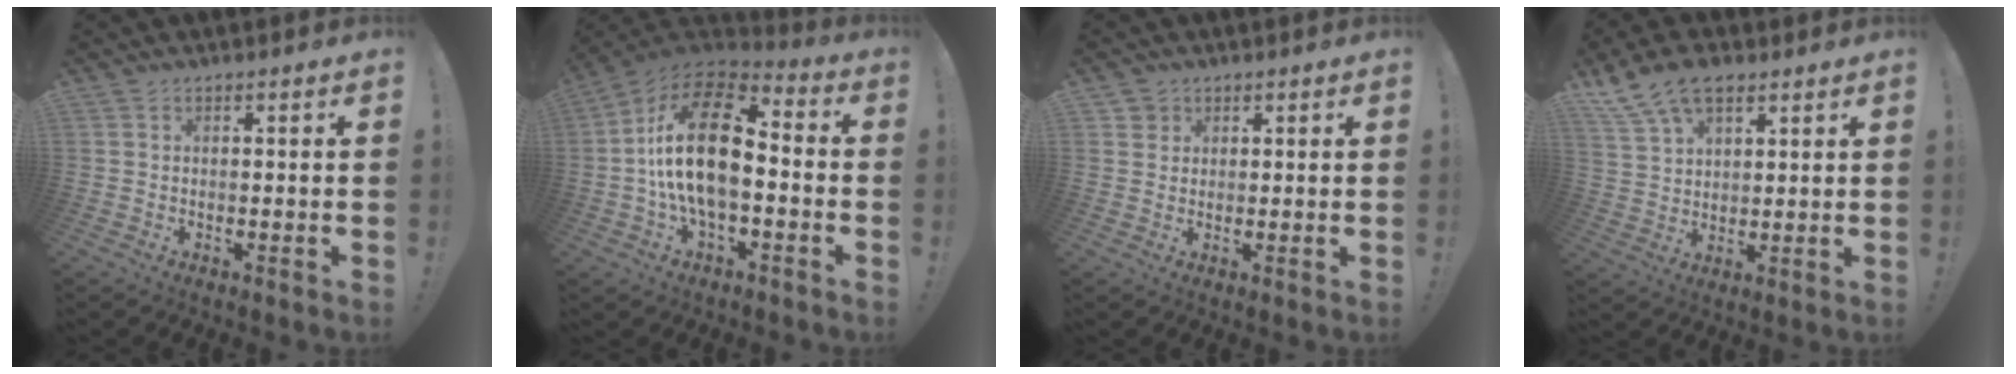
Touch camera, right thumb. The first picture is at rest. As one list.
[{"total": 21.5, "force": [0.2, 10.9, 18.5], "torque": [-0.347, 0.012, 0.005]}, {"total": 2.7, "force": [1.4, 2.2, 0.2], "torque": [0.004, -0.007, 0.024]}, {"total": 11.1, "force": [7.3, 5.8, 6.0], "torque": [-0.120, -0.026, 0.145]}]